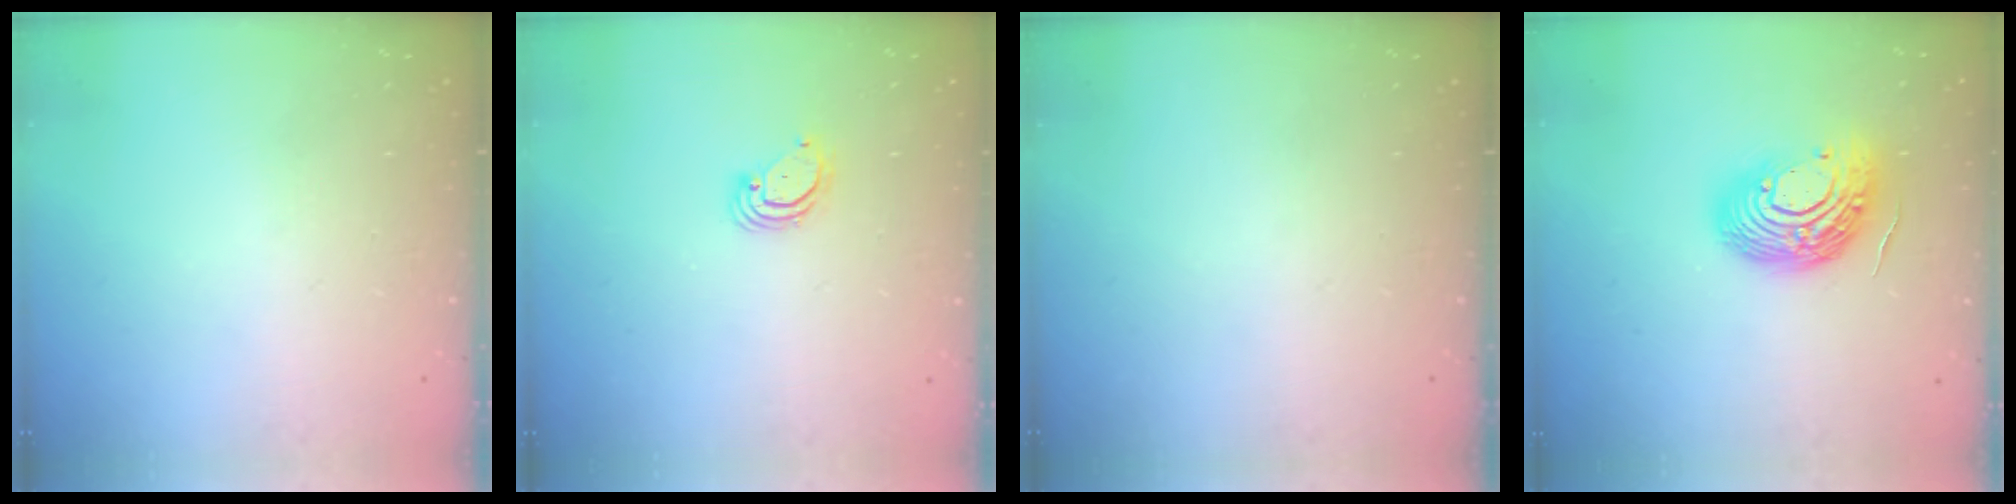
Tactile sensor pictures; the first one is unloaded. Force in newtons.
{"total": 3.9, "press": 3.9, "slide": 0.2}
{"total": 0.0}
{"total": 15.0, "press": 14.9, "slide": 1.5}